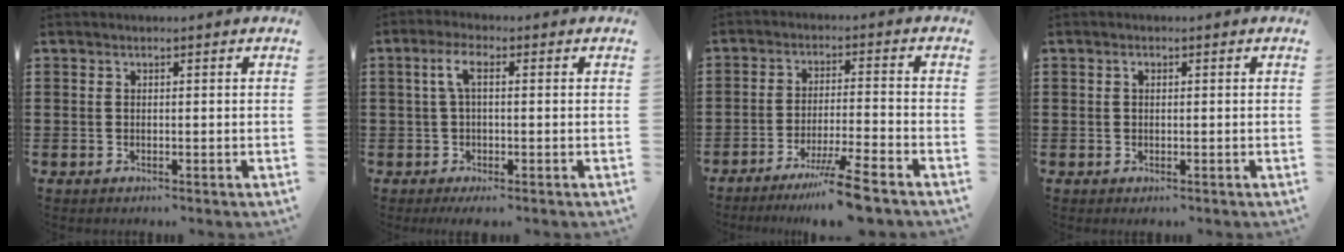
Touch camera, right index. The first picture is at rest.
{"total": 4.5, "force": [-0.1, 1.1, 4.4], "torque": [-0.095, 0.006, -0.011]}
{"total": 8.2, "force": [-6.3, -0.6, 5.2], "torque": [-0.095, -0.012, -0.119]}
{"total": 0.9, "force": [0.2, 0.7, 0.6], "torque": [-0.013, 0.005, 0.003]}